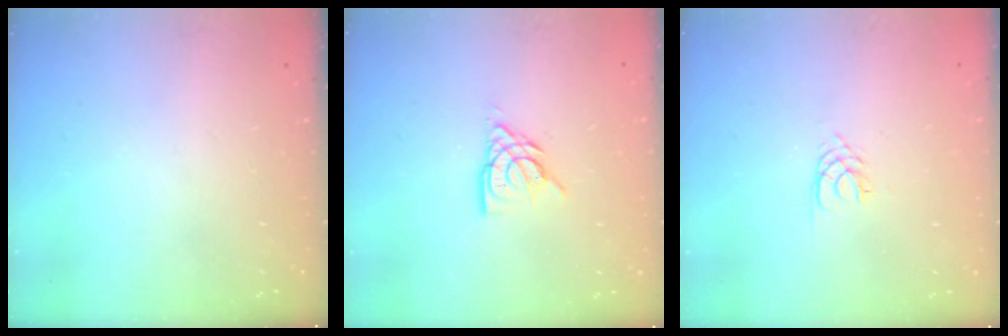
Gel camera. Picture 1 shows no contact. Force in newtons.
{"total": 10.2, "press": 10.1, "slide": 1.4}
{"total": 1.7, "press": 1.7, "slide": 0.2}